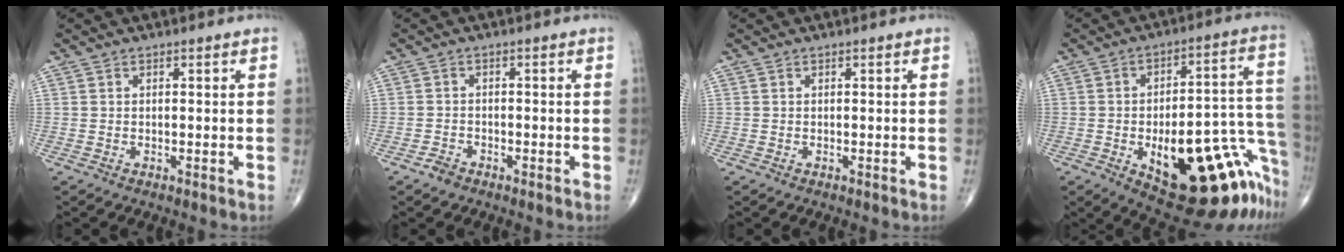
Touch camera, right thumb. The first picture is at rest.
{"total": 1.8, "force": [-1.4, 1.0, 0.5], "torque": [-0.012, 0.006, -0.026]}
{"total": 0.0}
{"total": 26.5, "force": [-11.6, 10.3, 21.5], "torque": [-0.197, 0.080, -0.143]}